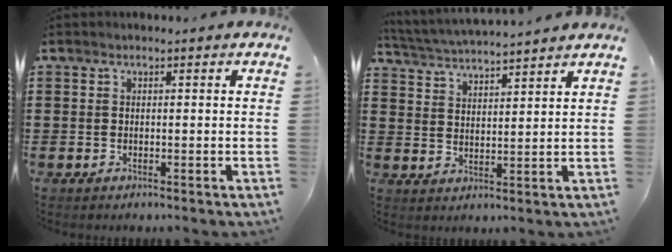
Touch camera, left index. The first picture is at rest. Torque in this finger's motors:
{"motor_torque": [-0.05, 0.32, 0.20, 0.05]}